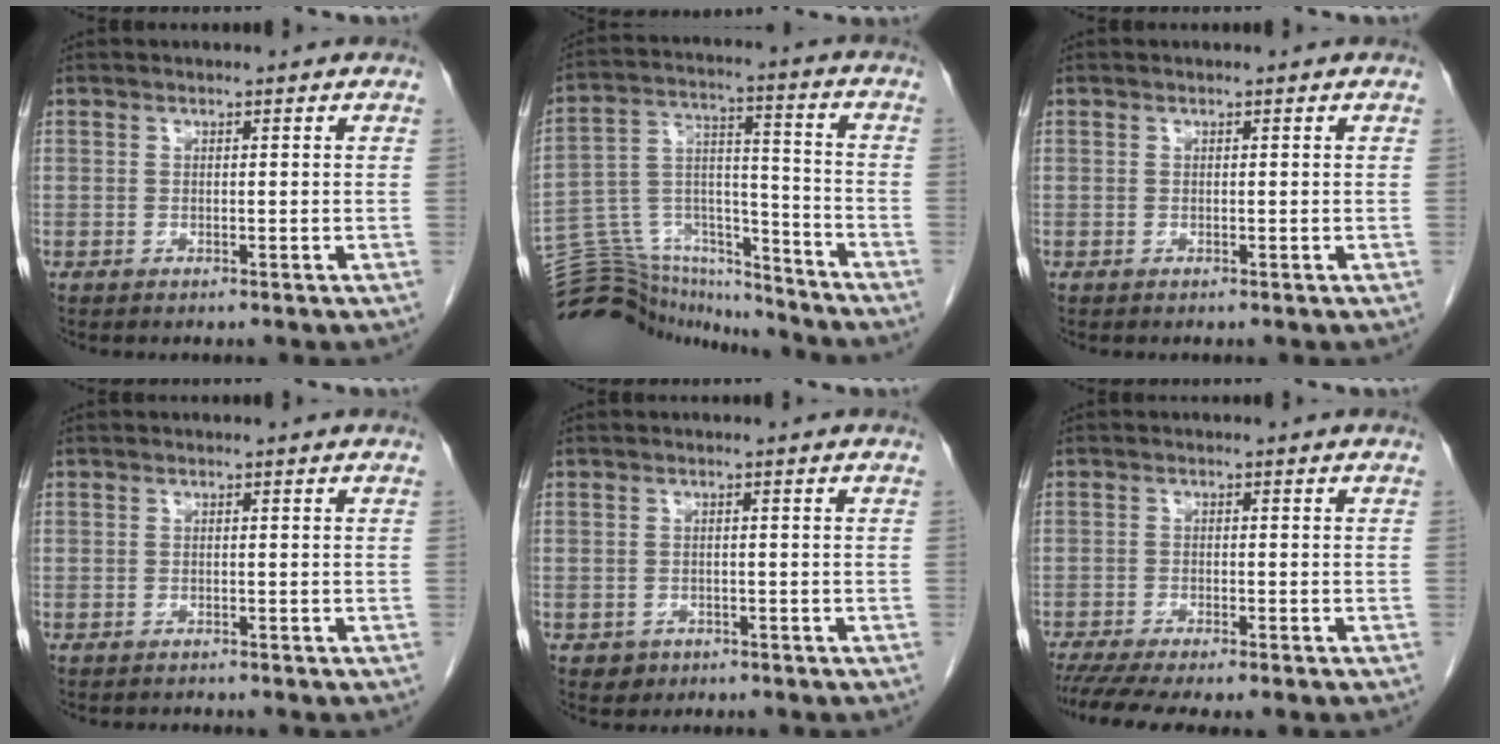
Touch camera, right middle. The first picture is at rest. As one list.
[{"total": 20.1, "force": [-19.5, 4.0, 2.9], "torque": [-0.073, 0.048, -0.307]}, {"total": 0.0}, {"total": 0.6, "force": [-0.6, 0.2, -0.2], "torque": [-0.006, -0.003, -0.013]}, {"total": 1.7, "force": [-0.9, 1.4, 0.2], "torque": [-0.002, 0.006, -0.010]}, {"total": 7.6, "force": [-6.2, 0.7, 4.3], "torque": [-0.063, -0.011, -0.097]}]